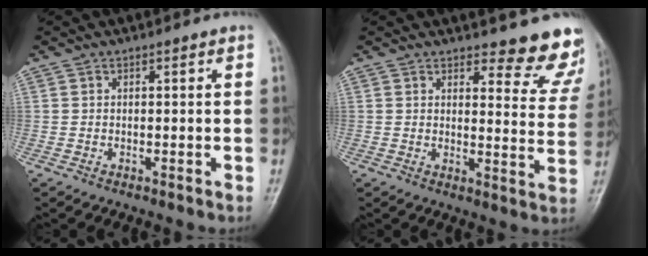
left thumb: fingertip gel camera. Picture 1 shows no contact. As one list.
[{"total": 11.8, "force": [11.0, 3.4, 2.6], "torque": [0.016, -0.100, 0.103]}]